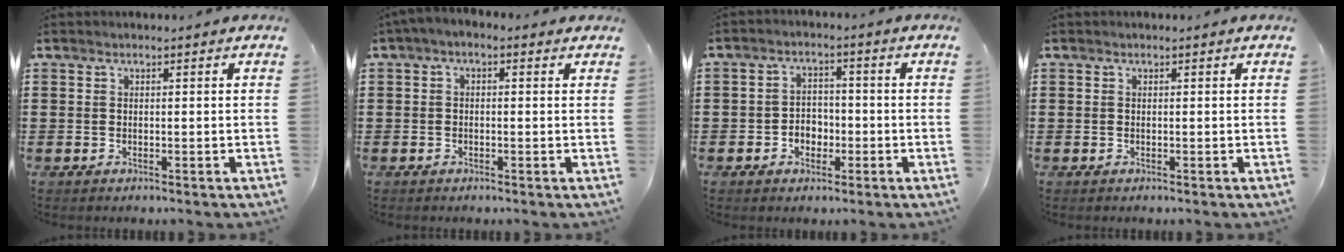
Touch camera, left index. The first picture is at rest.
{"total": 1.2, "force": [-0.9, 0.4, 0.7], "torque": [-0.013, 0.002, -0.019]}
{"total": 3.3, "force": [-1.6, 2.6, 1.4], "torque": [-0.031, 0.007, -0.036]}
{"total": 0.0}